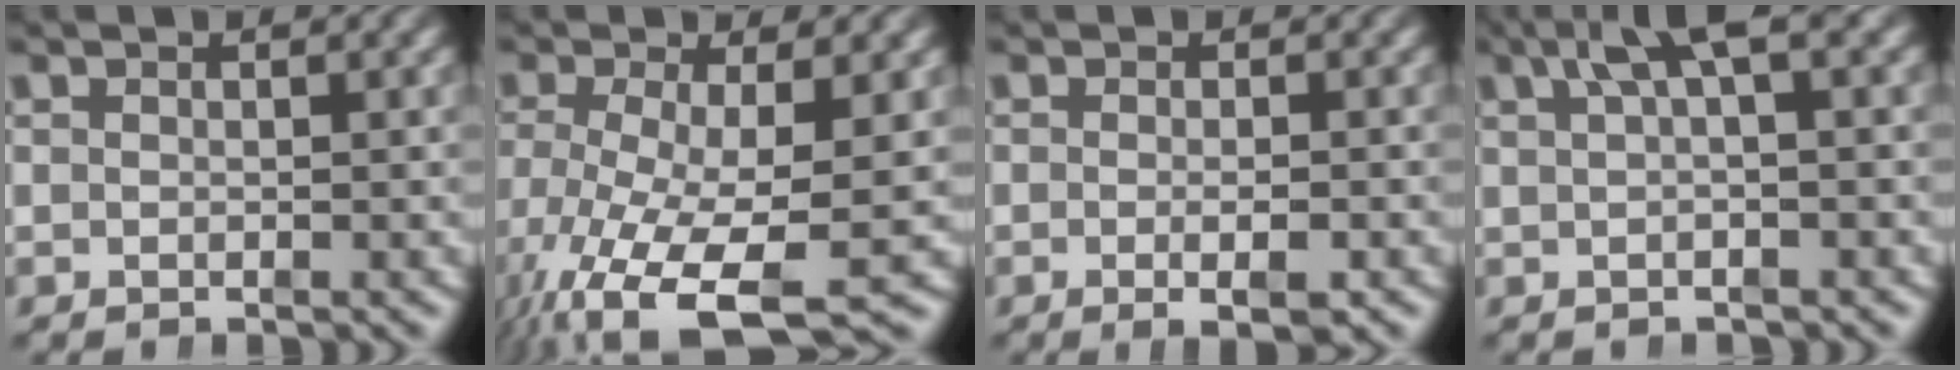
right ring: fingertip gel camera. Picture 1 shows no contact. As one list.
[{"total": 7.2, "force": [-2.9, 2.9, 5.9], "torque": [-0.127, -0.048, -0.019]}, {"total": 3.0, "force": [-1.5, 0.4, 2.6], "torque": [-0.042, -0.008, -0.019]}, {"total": 4.7, "force": [2.4, 0.0, 4.1], "torque": [-0.055, 0.022, 0.035]}]